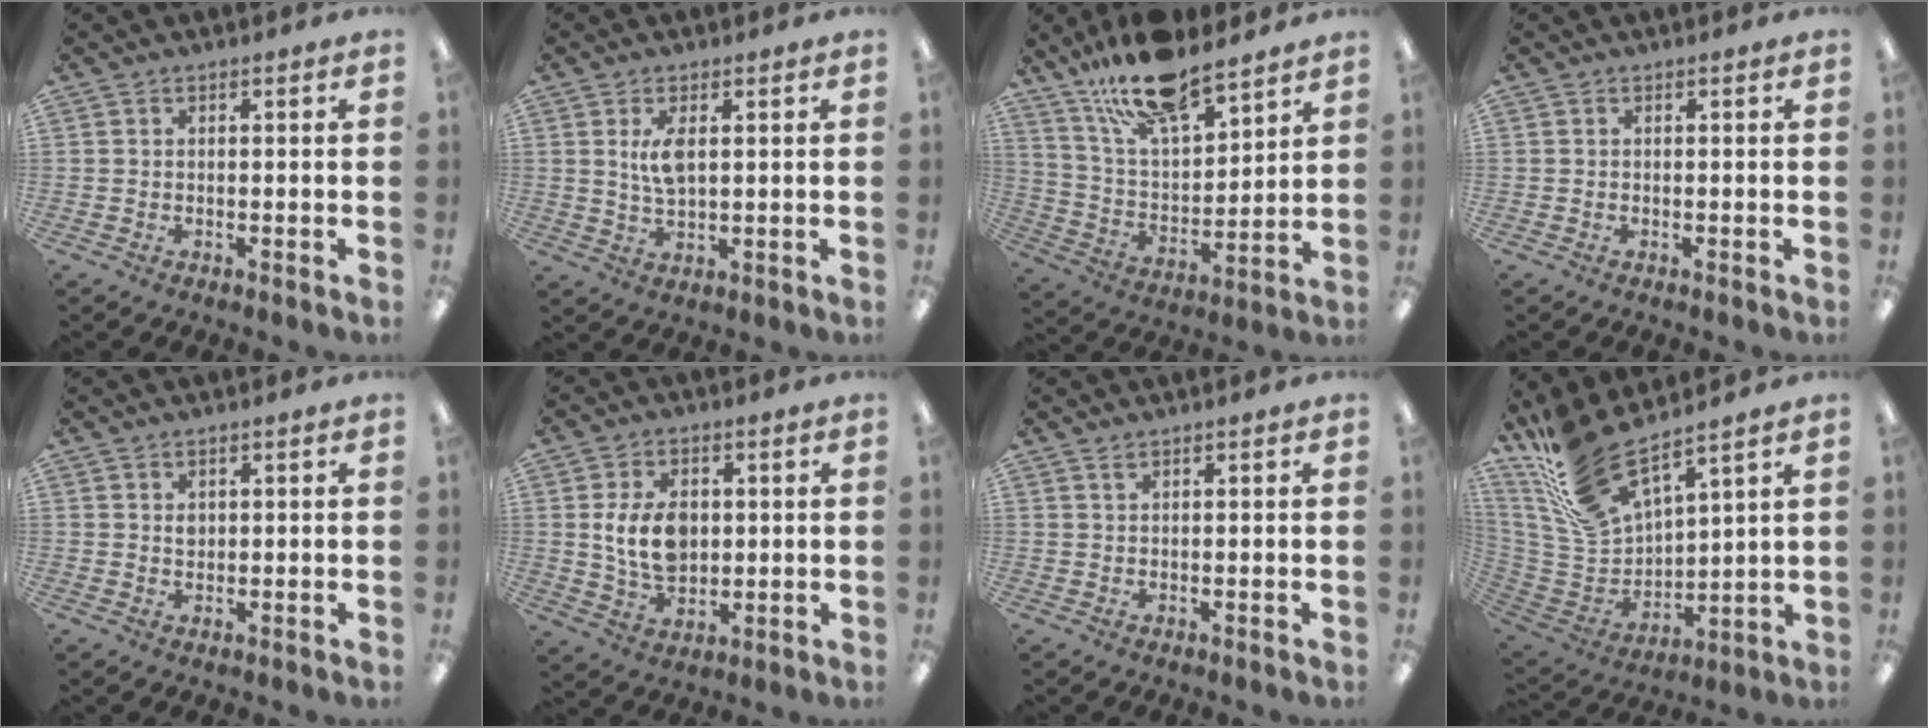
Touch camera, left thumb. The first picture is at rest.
{"total": 5.5, "force": [1.8, 2.5, 4.5], "torque": [-0.094, -0.002, 0.027]}
{"total": 17.2, "force": [13.9, 5.5, 8.4], "torque": [-0.164, -0.077, 0.246]}
{"total": 0.0}
{"total": 1.5, "force": [0.9, 0.9, 0.7], "torque": [-0.008, -0.002, 0.015]}
{"total": 10.1, "force": [1.5, 7.1, 7.0], "torque": [-0.147, 0.004, 0.026]}
{"total": 1.1, "force": [0.9, 0.3, 0.5], "torque": [-0.012, 0.002, 0.016]}
{"total": 18.3, "force": [15.1, 5.1, 9.0], "torque": [-0.227, -0.100, 0.276]}